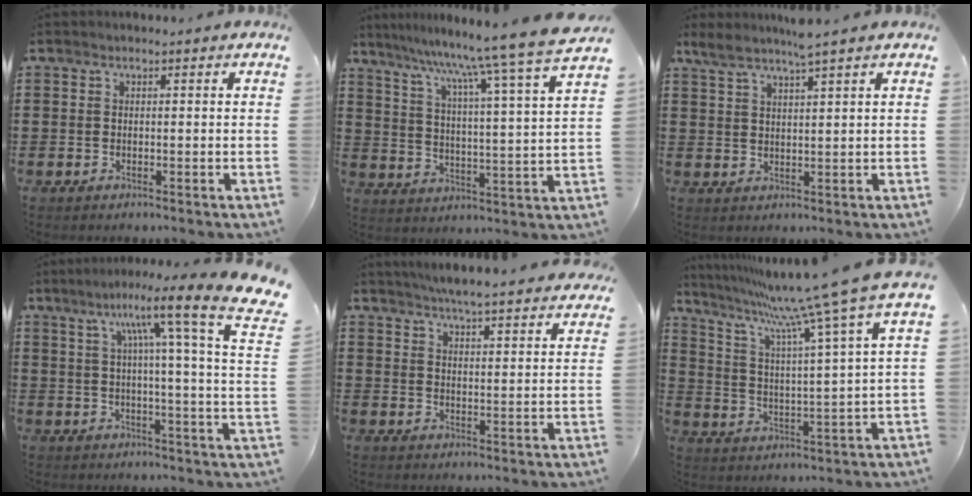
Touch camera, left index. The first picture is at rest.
{"total": 9.1, "force": [7.9, -2.2, 3.9], "torque": [-0.092, -0.070, 0.118]}
{"total": 4.0, "force": [3.3, -0.6, 2.2], "torque": [-0.053, -0.009, 0.057]}
{"total": 12.9, "force": [7.2, 0.2, 10.7], "torque": [-0.191, -0.046, 0.093]}
{"total": 5.1, "force": [5.0, -0.4, 1.0], "torque": [-0.040, -0.027, 0.087]}
{"total": 10.9, "force": [9.4, -1.2, 5.3], "torque": [-0.126, -0.072, 0.146]}